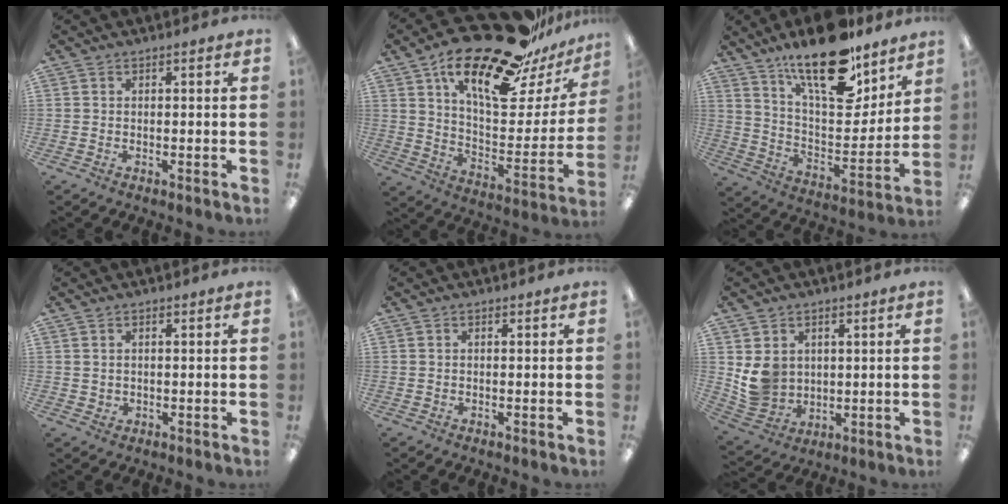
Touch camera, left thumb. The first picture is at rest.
{"total": 25.7, "force": [19.0, 8.2, 15.3], "torque": [-0.231, -0.127, 0.312]}
{"total": 21.3, "force": [15.9, 7.6, 12.0], "torque": [-0.192, -0.107, 0.270]}
{"total": 1.8, "force": [1.2, 1.3, 0.2], "torque": [0.003, -0.001, 0.020]}
{"total": 0.5, "force": [0.4, 0.3, 0.1], "torque": [-0.003, 0.002, 0.007]}
{"total": 8.1, "force": [2.6, 7.3, 2.3], "torque": [-0.047, -0.007, 0.060]}